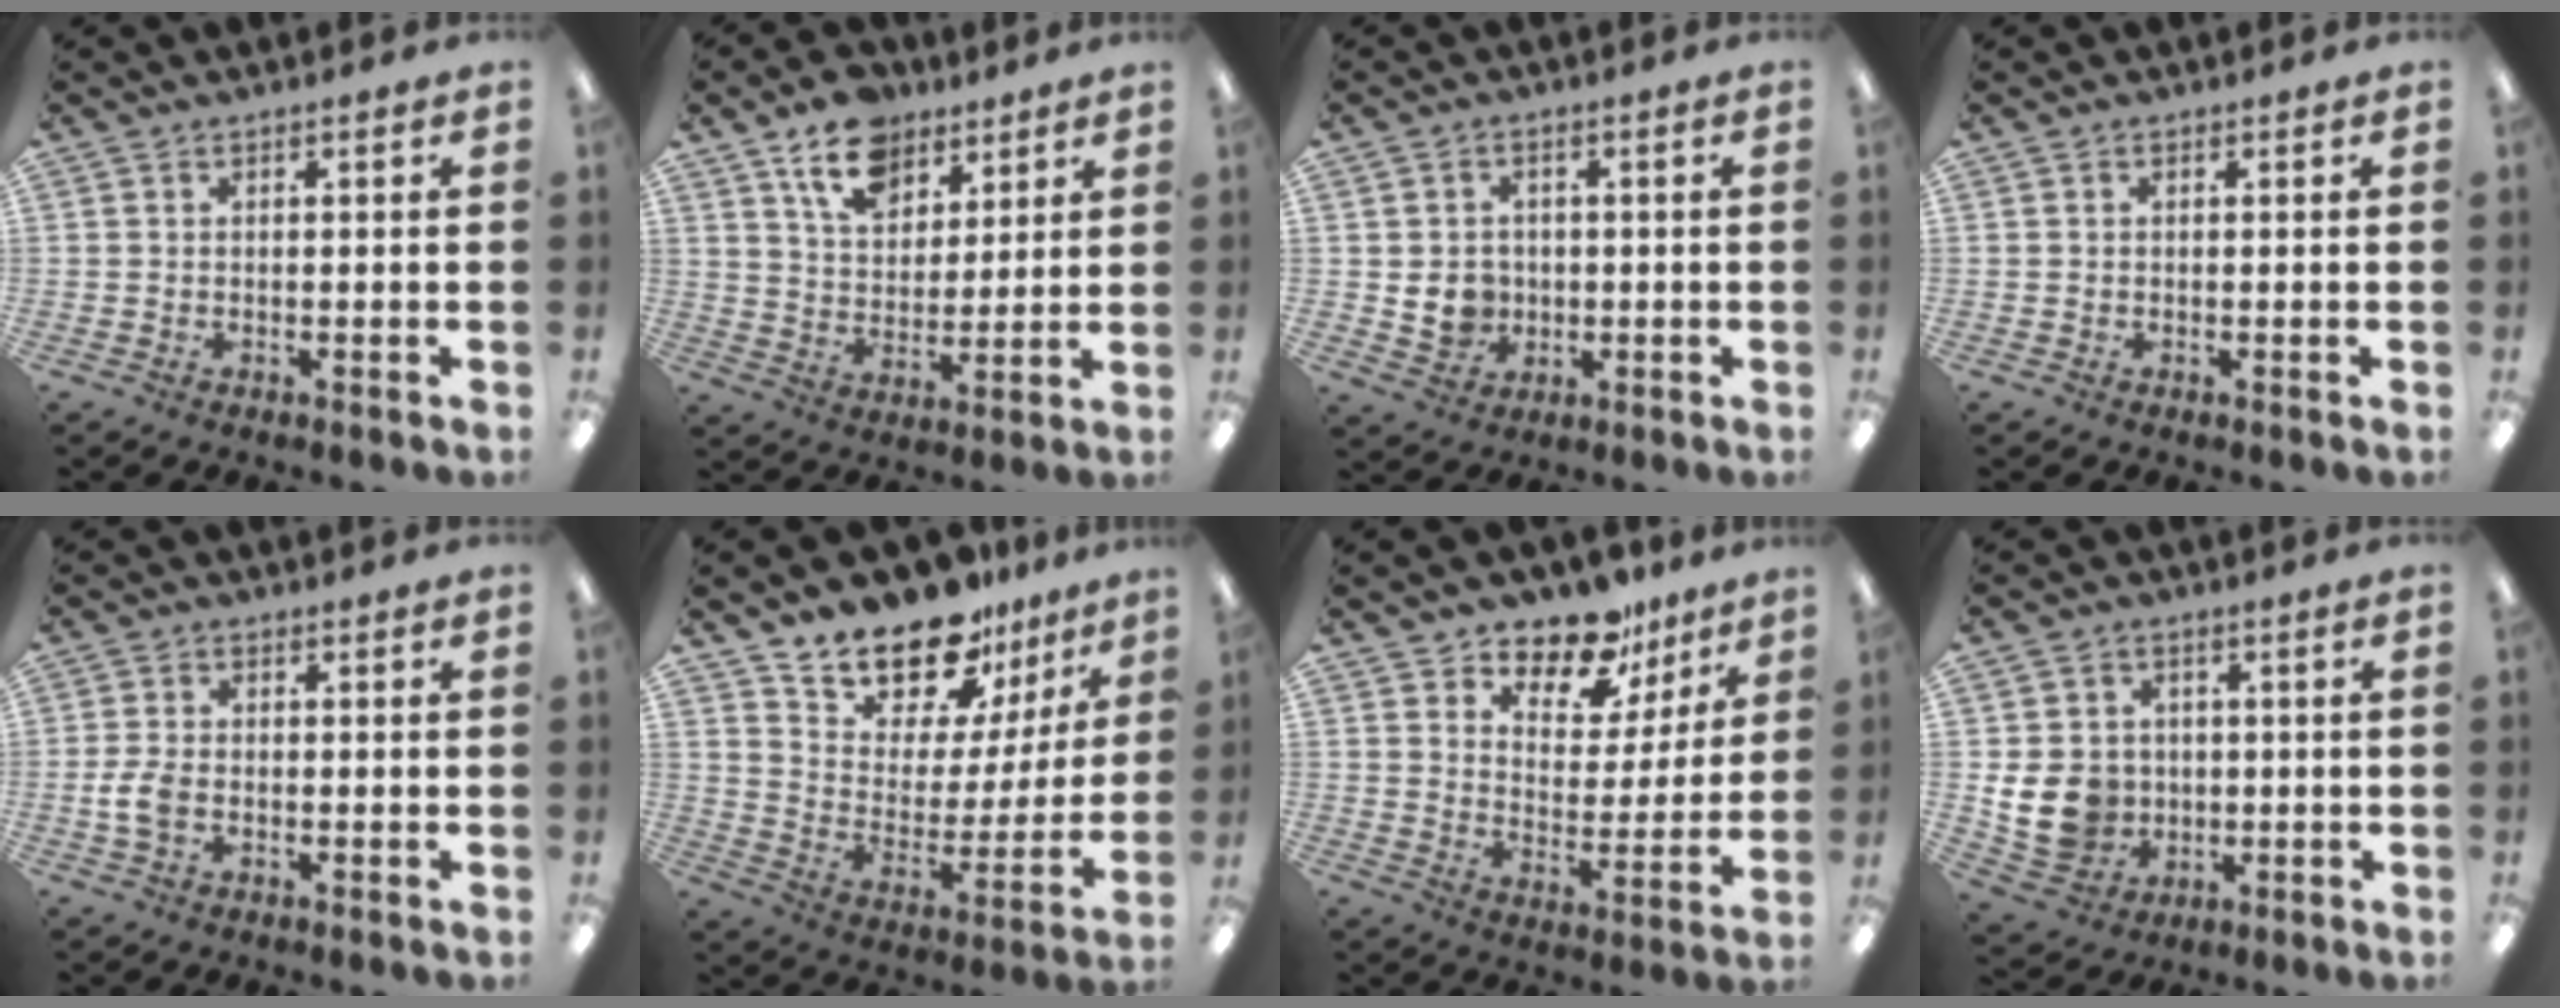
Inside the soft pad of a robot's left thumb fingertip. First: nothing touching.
{"total": 12.6, "force": [8.4, 7.7, 5.4], "torque": [-0.078, -0.039, 0.152]}
{"total": 6.1, "force": [-0.1, 5.5, 2.7], "torque": [-0.053, 0.005, -0.001]}
{"total": 0.0}
{"total": 4.8, "force": [-1.2, 3.0, 3.6], "torque": [-0.078, 0.003, -0.024]}
{"total": 16.1, "force": [14.2, 6.6, 3.5], "torque": [-0.077, -0.129, 0.258]}
{"total": 11.9, "force": [9.6, 5.8, 3.8], "torque": [-0.063, -0.070, 0.176]}
{"total": 10.6, "force": [-1.0, 9.4, 4.8], "torque": [-0.120, 0.012, -0.011]}